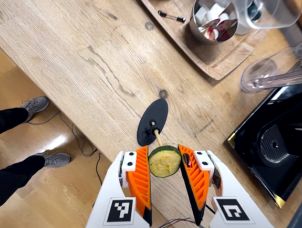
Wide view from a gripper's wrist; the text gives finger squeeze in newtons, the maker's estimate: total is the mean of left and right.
{"total": 9.5, "left": 9.7, "right": 9.3}